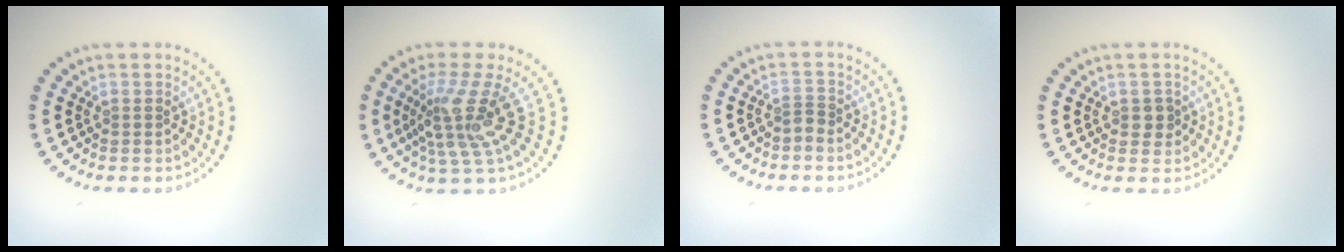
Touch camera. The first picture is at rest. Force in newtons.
{"total": 4.6, "press": 3.2, "slide": 3.4}
{"total": 0.7, "press": 0.4, "slide": 0.6}
{"total": 1.4, "press": 1.4, "slide": 0.1}